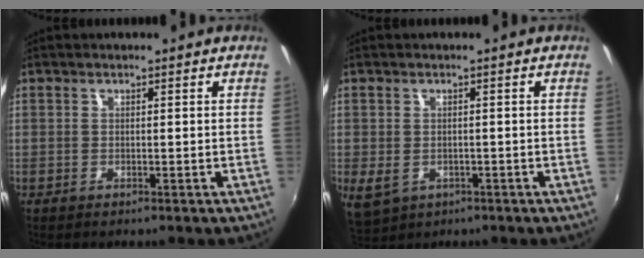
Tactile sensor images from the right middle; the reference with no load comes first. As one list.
[{"total": 4.1, "force": [-1.3, 3.2, 2.1], "torque": [-0.044, -0.010, -0.015]}]